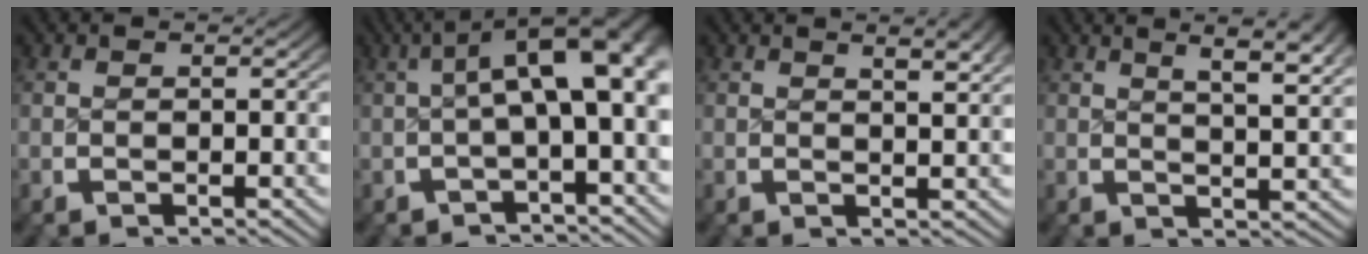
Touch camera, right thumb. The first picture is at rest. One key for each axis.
{"total": 8.0, "fx": 1.0, "fy": 3.2, "fz": 7.2, "tx": -0.092, "ty": 0.021, "tz": 0.012}
{"total": 2.4, "fx": 1.6, "fy": 0.2, "fz": 1.8, "tx": -0.019, "ty": 0.002, "tz": 0.029}
{"total": 5.5, "fx": 3.2, "fy": 1.4, "fz": 4.2, "tx": -0.051, "ty": 0.011, "tz": 0.050}